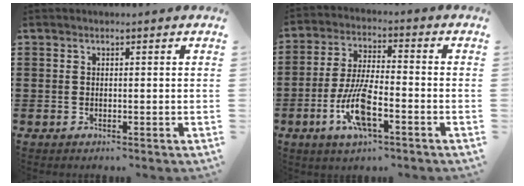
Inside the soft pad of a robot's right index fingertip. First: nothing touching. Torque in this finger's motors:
{"motor_torque": [2.14, 0.00, 0.53, 0.13]}